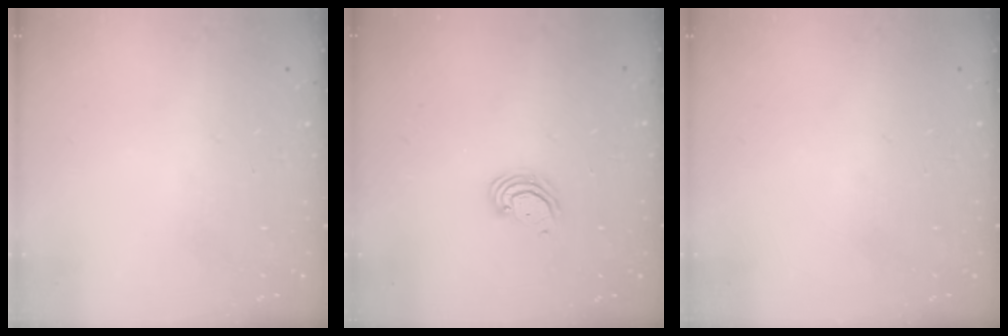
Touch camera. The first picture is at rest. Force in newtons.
{"total": 3.8, "press": 3.8, "slide": 0.3}
{"total": 0.0}